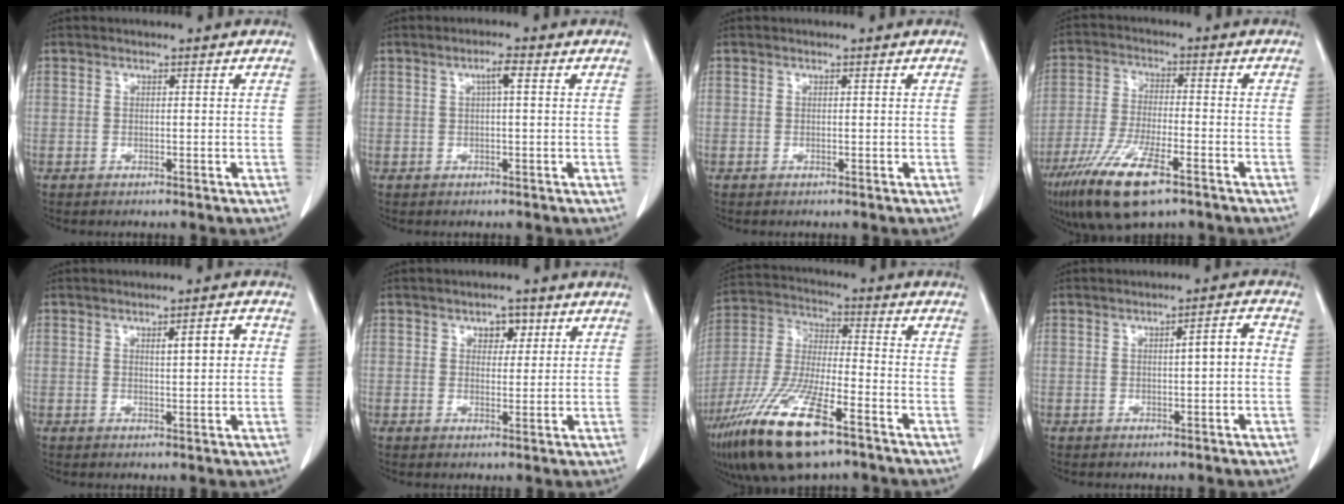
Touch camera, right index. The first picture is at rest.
{"total": 2.2, "force": [0.7, 0.2, 2.1], "torque": [-0.036, 0.006, 0.011]}
{"total": 0.0}
{"total": 11.9, "force": [-7.2, 2.5, 9.1], "torque": [-0.181, -0.025, -0.126]}
{"total": 3.9, "force": [1.0, 0.8, 3.7], "torque": [-0.054, 0.005, 0.016]}
{"total": 3.1, "force": [1.6, 1.9, 1.9], "torque": [-0.019, 0.004, 0.023]}
{"total": 17.7, "force": [-10.5, 3.9, 13.7], "torque": [-0.304, -0.038, -0.196]}
{"total": 3.3, "force": [0.0, 0.4, 3.2], "torque": [-0.045, 0.008, -0.001]}